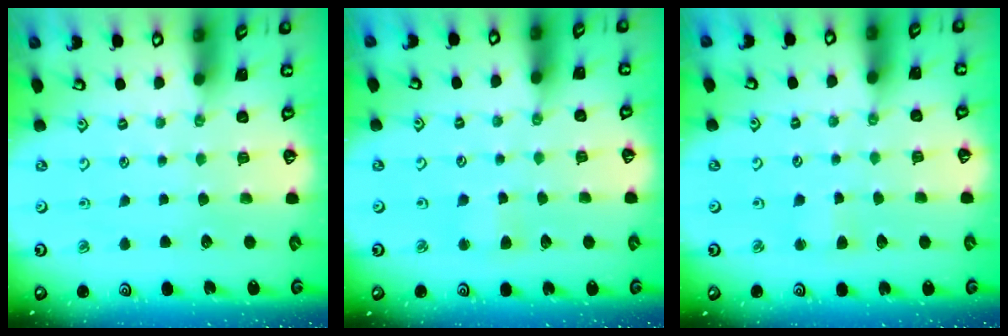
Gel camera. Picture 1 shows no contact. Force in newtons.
{"total": 2.8, "press": 2.8, "slide": 0.3}
{"total": 2.7, "press": 2.7, "slide": 0.3}